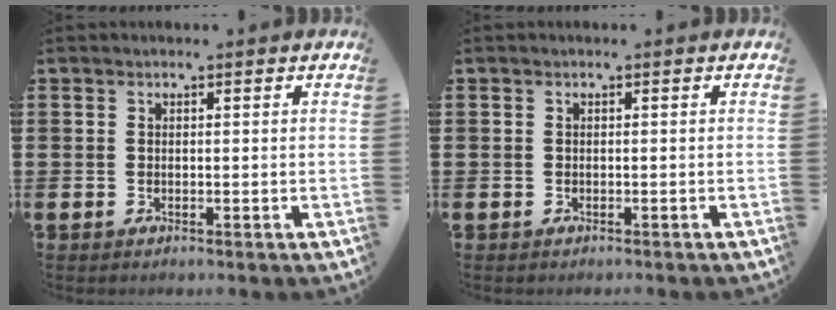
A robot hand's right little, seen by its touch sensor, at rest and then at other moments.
{"total": 0.0}